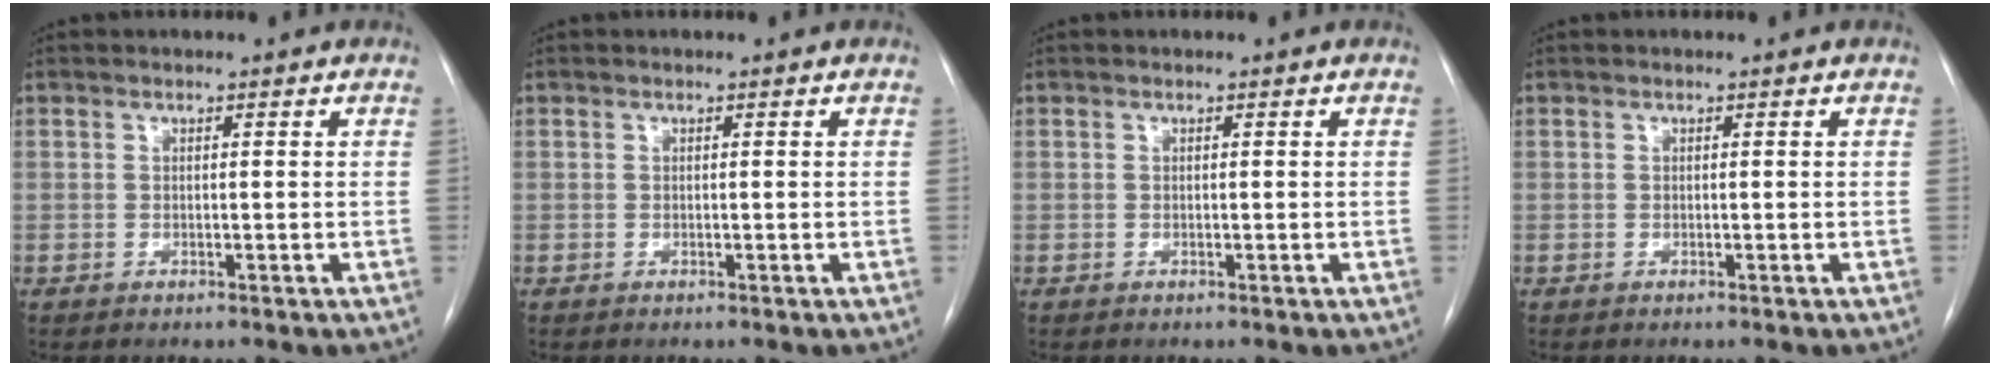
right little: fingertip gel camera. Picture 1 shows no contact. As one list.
[{"total": 0.0}, {"total": 0.0}, {"total": 0.0}]